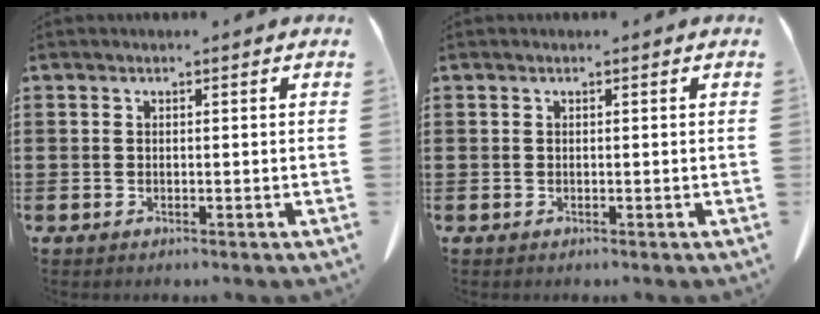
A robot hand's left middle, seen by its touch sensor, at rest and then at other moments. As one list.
[{"total": 0.0}]